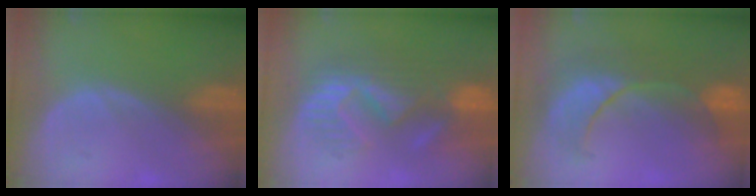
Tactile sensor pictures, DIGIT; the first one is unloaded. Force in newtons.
{"total": 10.4, "press": 9.6, "slide": 3.8}
{"total": 8.7, "press": 8.4, "slide": 2.1}